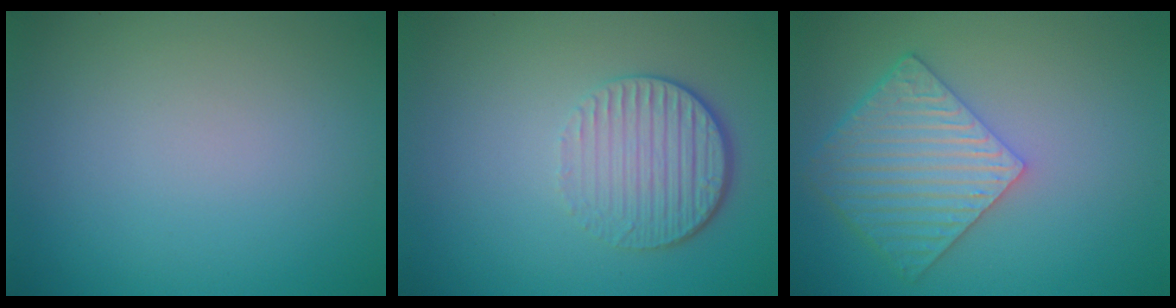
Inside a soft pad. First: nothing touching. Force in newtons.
{"total": 4.4, "press": 3.0, "slide": 3.2}
{"total": 6.1, "press": 4.8, "slide": 3.8}